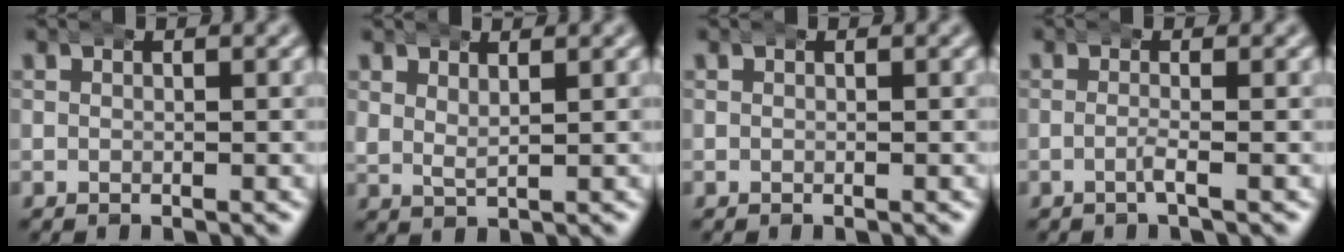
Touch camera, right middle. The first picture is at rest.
{"total": 2.0, "force": [1.6, 0.8, 1.0], "torque": [-0.025, -0.002, 0.032]}
{"total": 0.0}
{"total": 1.3, "force": [-0.6, -0.1, 1.2], "torque": [-0.020, 0.001, -0.019]}